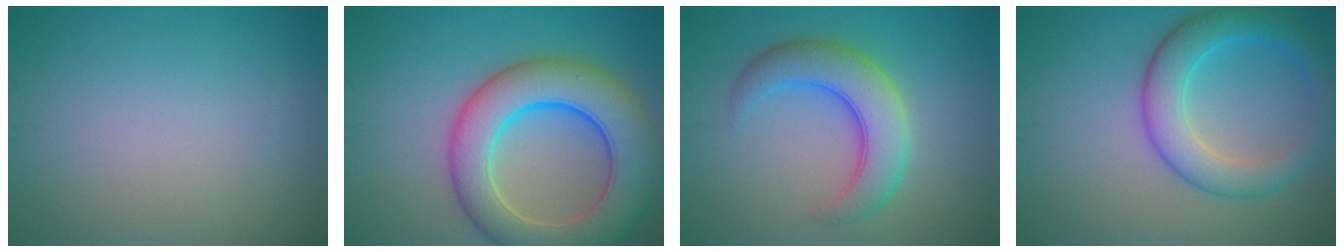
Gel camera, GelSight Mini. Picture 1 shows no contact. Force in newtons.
{"total": 10.8, "press": 10.8, "slide": 0.3}
{"total": 6.2, "press": 6.2, "slide": 0.2}
{"total": 5.7, "press": 5.7, "slide": 0.2}